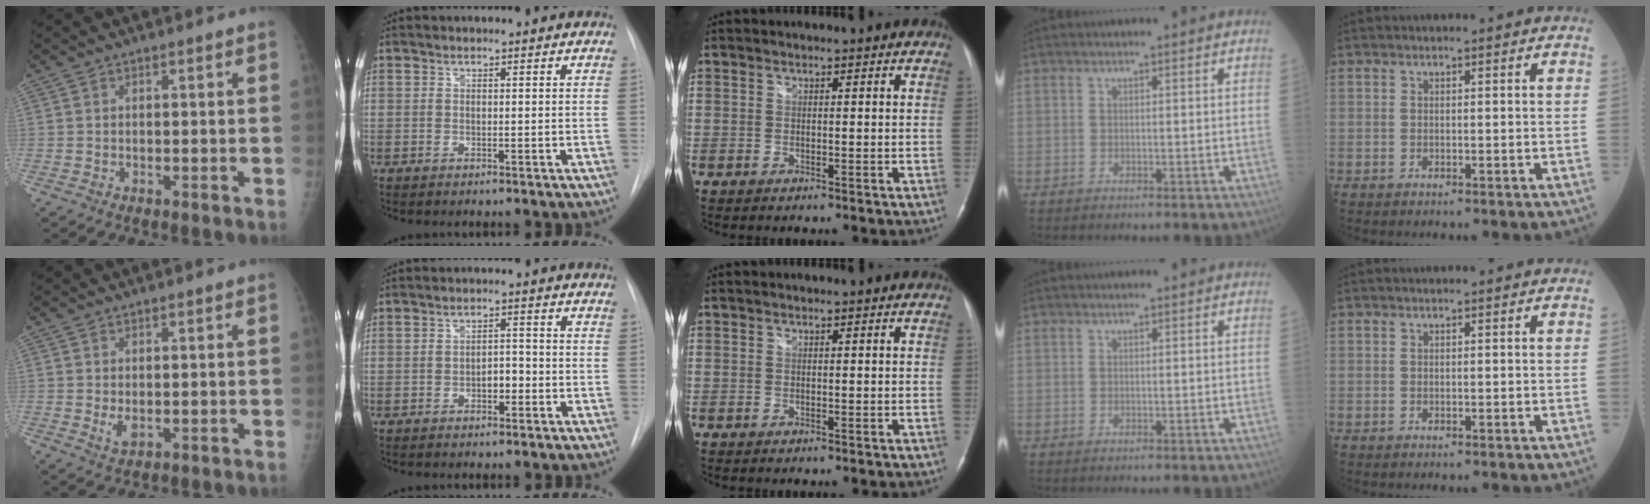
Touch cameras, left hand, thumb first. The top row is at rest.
{"thumb": {"total": 2.3, "force": [0.1, 1.3, 1.9], "torque": [-0.030, -0.007, 0.007]}, "index": {"total": 2.8, "force": [-1.1, 1.4, 2.1], "torque": [-0.026, 0.007, -0.017]}}